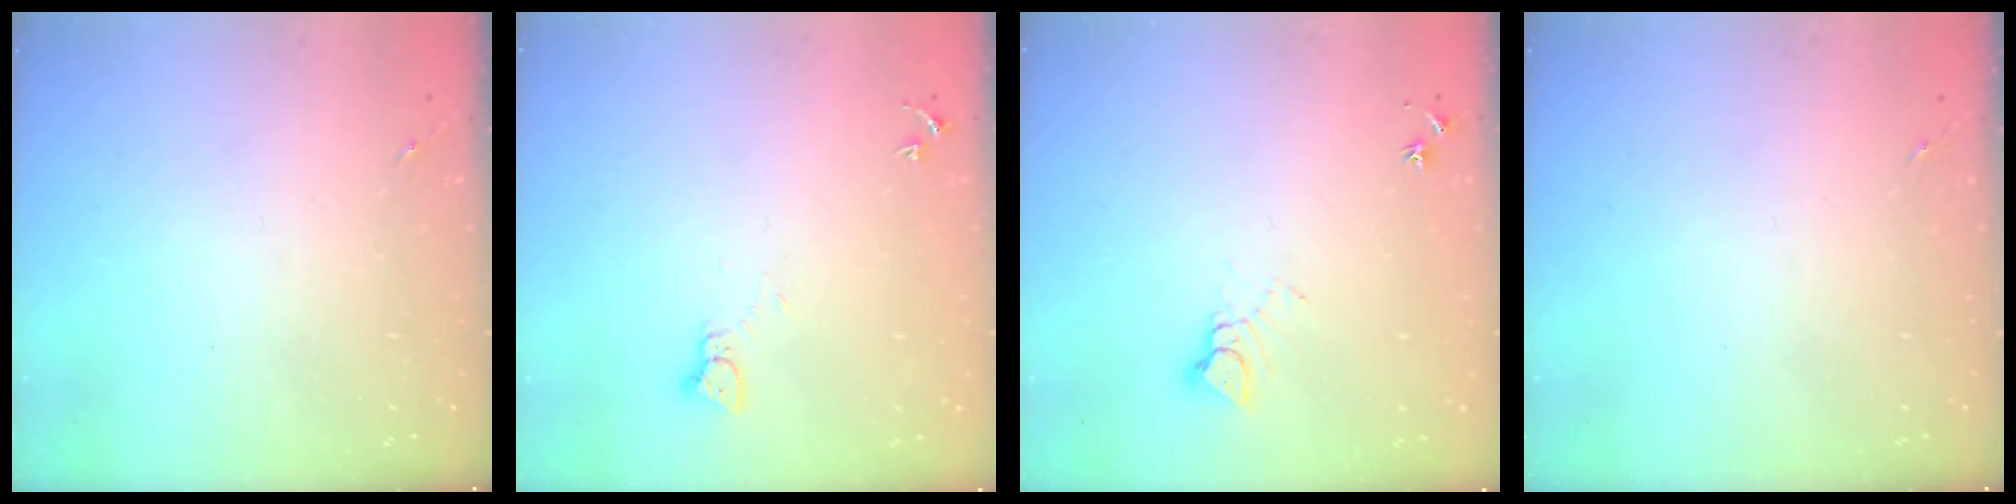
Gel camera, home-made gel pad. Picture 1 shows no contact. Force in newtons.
{"total": 2.2, "press": 2.2, "slide": 0.2}
{"total": 5.1, "press": 5.1, "slide": 0.4}
{"total": 0.0}